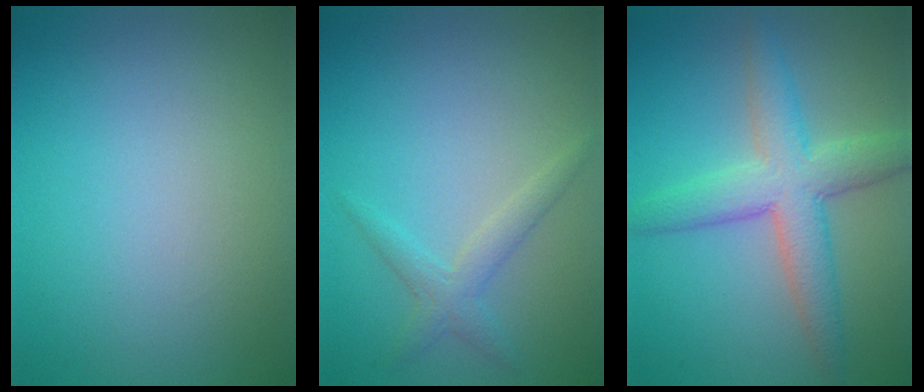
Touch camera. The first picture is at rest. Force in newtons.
{"total": 2.0, "press": 2.0, "slide": 0.1}
{"total": 5.0, "press": 5.0, "slide": 0.3}